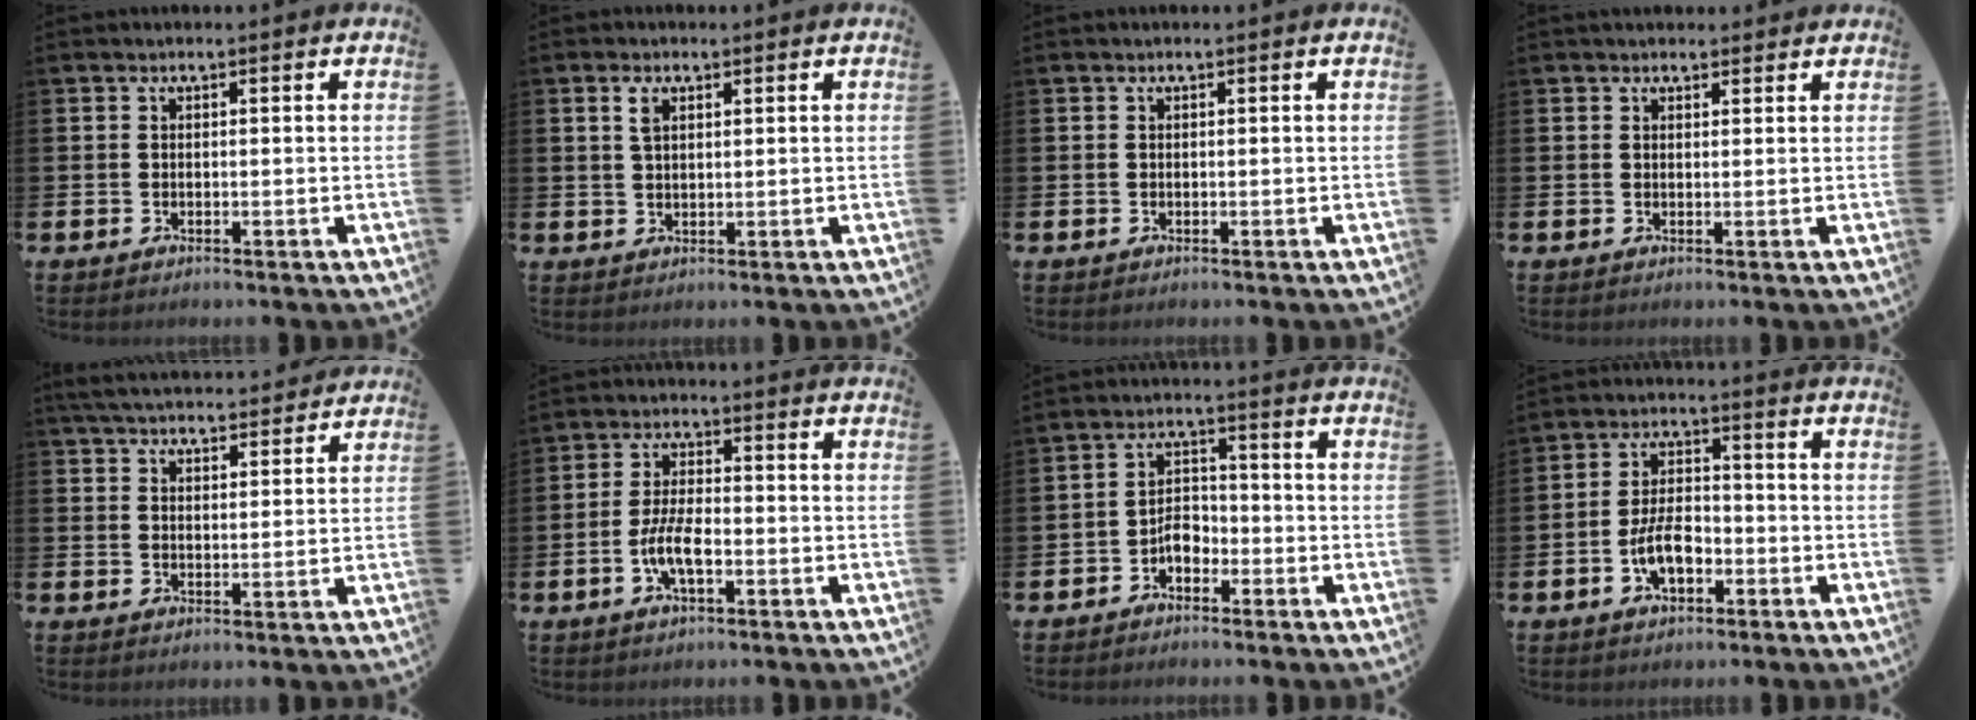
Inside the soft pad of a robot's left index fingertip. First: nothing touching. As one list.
[{"total": 2.3, "force": [1.4, 1.2, 1.4], "torque": [-0.012, -0.003, 0.020]}, {"total": 0.0}, {"total": 1.2, "force": [1.1, 0.5, 0.0], "torque": [0.017, -0.003, 0.016]}, {"total": 5.3, "force": [5.2, 0.6, 0.7], "torque": [-0.025, -0.028, 0.093]}, {"total": 5.4, "force": [-1.7, 2.0, 4.7], "torque": [-0.094, -0.003, -0.038]}, {"total": 3.4, "force": [-2.1, 2.0, 1.7], "torque": [-0.035, 0.009, -0.045]}, {"total": 5.8, "force": [-2.2, 3.0, 4.4], "torque": [-0.074, 0.008, -0.042]}]